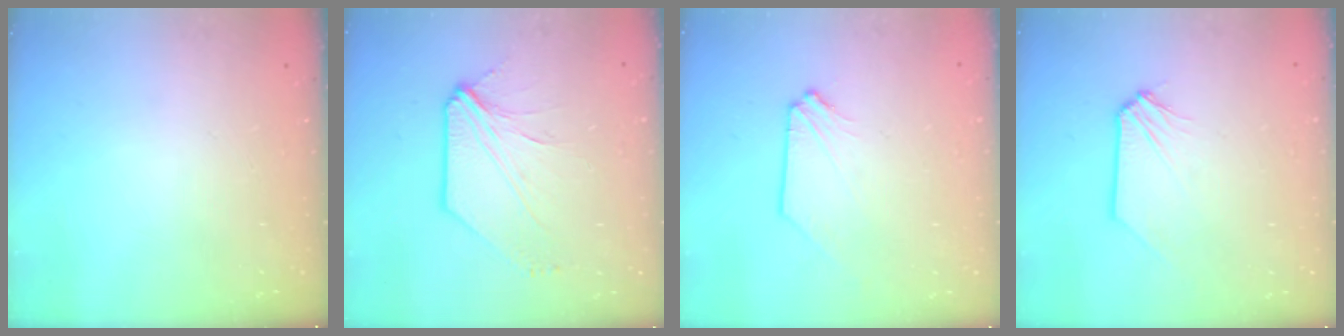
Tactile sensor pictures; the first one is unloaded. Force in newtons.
{"total": 6.7, "press": 6.6, "slide": 1.2}
{"total": 1.4, "press": 1.4, "slide": 0.2}
{"total": 1.0, "press": 1.0, "slide": 0.2}